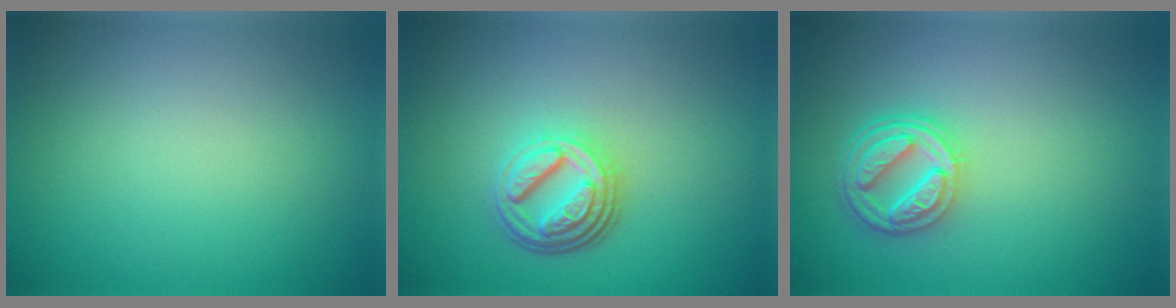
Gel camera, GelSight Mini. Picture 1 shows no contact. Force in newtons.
{"total": 4.6, "press": 3.4, "slide": 3.1}
{"total": 4.5, "press": 3.5, "slide": 2.8}